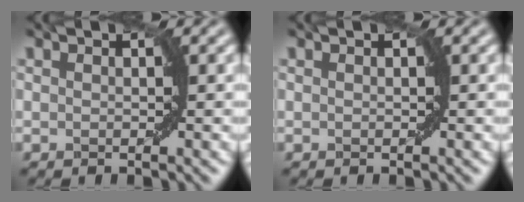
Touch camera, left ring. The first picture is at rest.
{"total": 0.0}